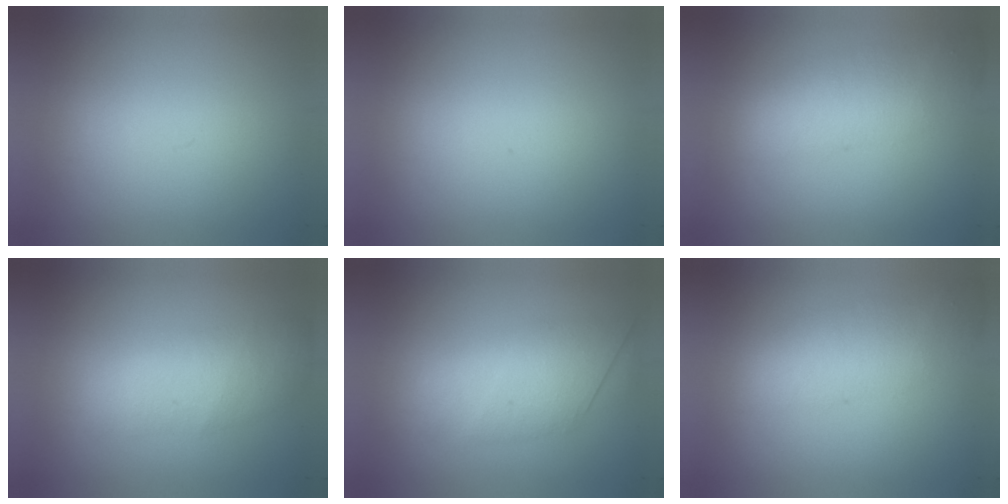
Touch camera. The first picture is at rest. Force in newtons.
{"total": 0.0}
{"total": 2.1}
{"total": 2.3}
{"total": 3.0}
{"total": 2.3}